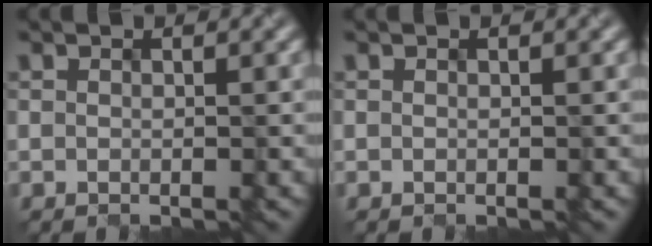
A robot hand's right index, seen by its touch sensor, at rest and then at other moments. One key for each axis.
{"total": 0.0}